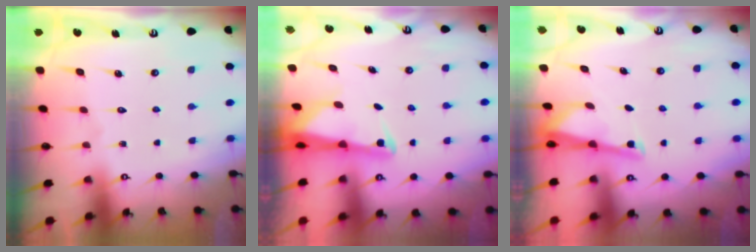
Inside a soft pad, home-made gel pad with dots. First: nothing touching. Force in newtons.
{"total": 2.6, "press": 2.6, "slide": 0.5}
{"total": 4.1, "press": 4.1, "slide": 0.6}